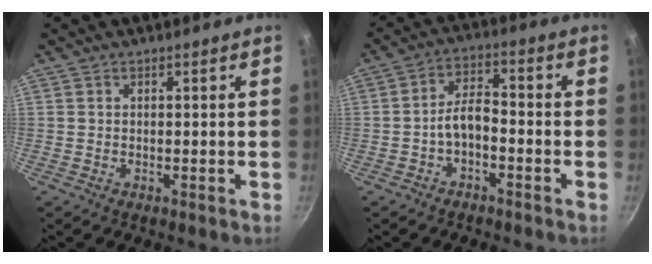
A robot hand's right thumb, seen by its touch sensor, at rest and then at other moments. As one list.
[{"total": 5.7, "force": [-1.9, 3.2, 4.3], "torque": [-0.069, 0.034, -0.042]}]